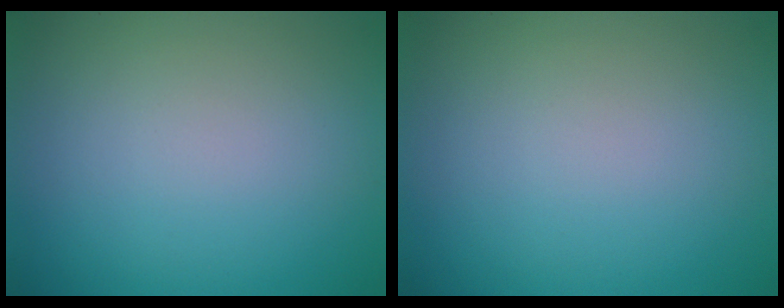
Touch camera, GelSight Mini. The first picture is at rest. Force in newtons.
{"total": 0.0}